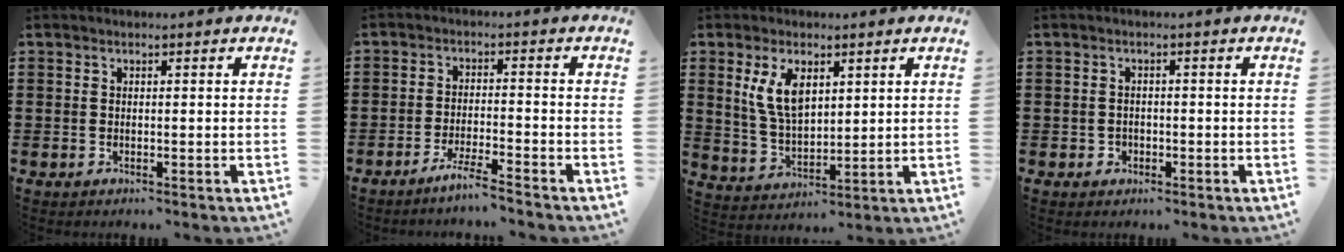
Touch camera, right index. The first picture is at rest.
{"total": 3.9, "force": [-3.5, -0.5, 1.6], "torque": [-0.034, -0.006, -0.070]}
{"total": 7.2, "force": [2.9, 3.5, 5.6], "torque": [-0.127, 0.005, 0.050]}
{"total": 1.2, "force": [-0.6, 1.0, 0.2], "torque": [-0.007, 0.002, -0.013]}